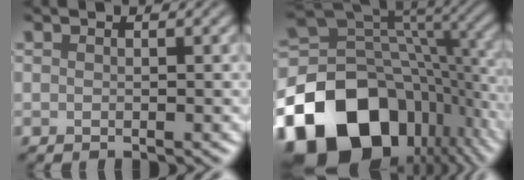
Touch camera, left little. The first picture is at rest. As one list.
[{"total": 17.8, "force": [-8.0, 12.3, 10.1], "torque": [-0.223, -0.018, -0.138]}]